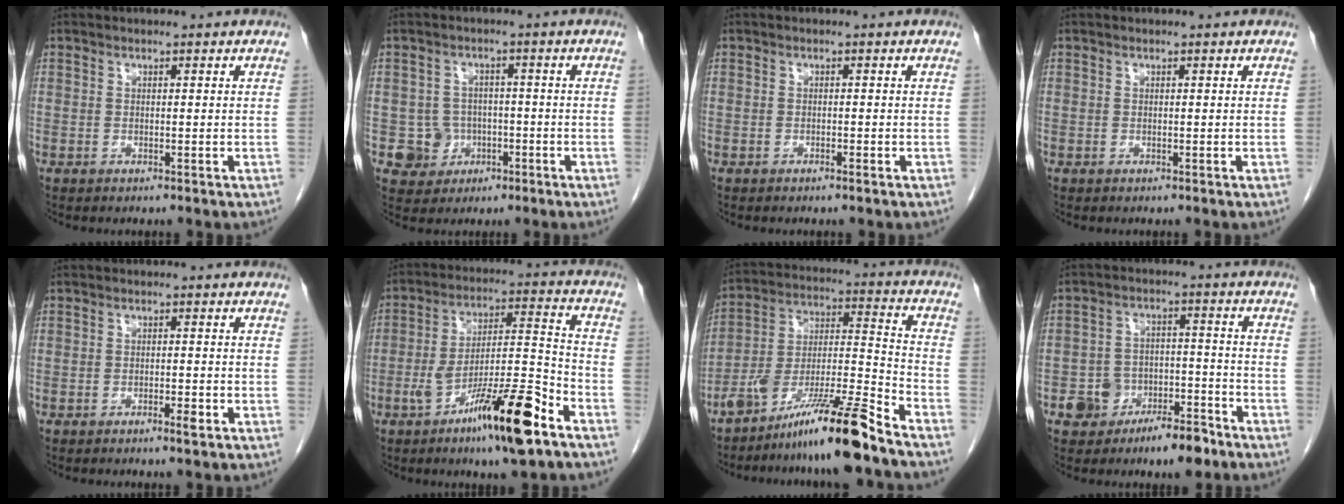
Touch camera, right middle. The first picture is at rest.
{"total": 4.9, "force": [-1.5, 4.7, 0.4], "torque": [0.004, 0.014, -0.017]}
{"total": 0.8, "force": [-0.6, 0.0, 0.6], "torque": [-0.014, 0.000, -0.009]}
{"total": 0.0}
{"total": 1.0, "force": [-0.7, 0.0, 0.8], "torque": [-0.017, 0.001, -0.012]}
{"total": 15.5, "force": [-8.7, 1.3, 12.8], "torque": [-0.219, -0.009, -0.147]}
{"total": 15.4, "force": [-11.6, -0.6, 10.1], "torque": [-0.182, -0.006, -0.205]}
{"total": 8.0, "force": [-5.4, 3.9, 4.4], "torque": [-0.068, 0.022, -0.082]}